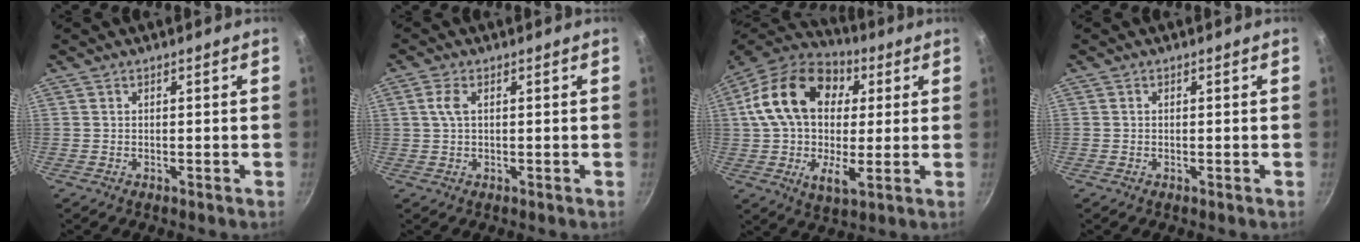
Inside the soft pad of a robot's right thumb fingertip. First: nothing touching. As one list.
[{"total": 2.8, "force": [0.7, 1.5, 2.4], "torque": [-0.052, 0.006, 0.013]}, {"total": 21.8, "force": [5.1, 13.9, 16.0], "torque": [-0.262, 0.009, 0.069]}, {"total": 0.0}]